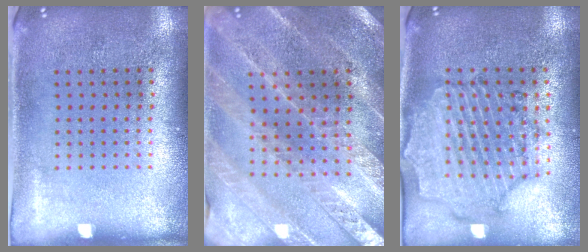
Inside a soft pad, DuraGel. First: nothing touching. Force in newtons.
{"total": 2.4, "press": 2.4, "slide": 0.4}
{"total": 1.6, "press": 1.6, "slide": 0.3}